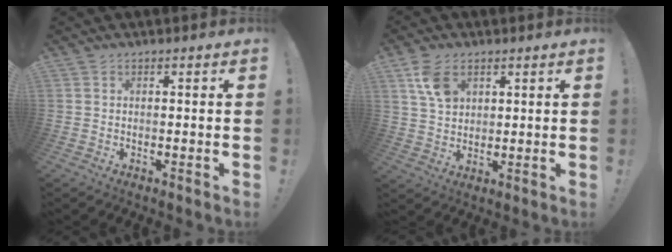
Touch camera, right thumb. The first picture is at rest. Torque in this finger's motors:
{"motor_torque": [0.06, 0.12, 0.36, 0.77, 0.06]}